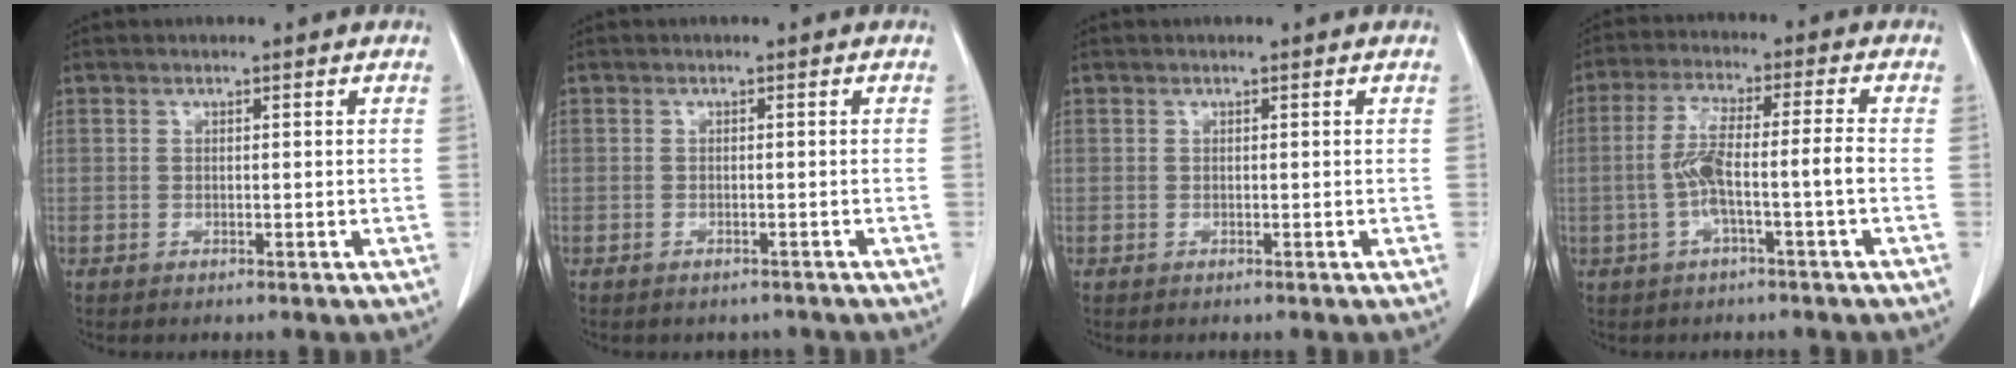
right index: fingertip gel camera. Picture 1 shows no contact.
{"total": 2.4, "force": [-2.1, 1.1, 0.4], "torque": [-0.008, -0.001, -0.024]}
{"total": 0.0}
{"total": 7.1, "force": [-1.7, 0.1, 6.9], "torque": [-0.139, 0.021, -0.029]}